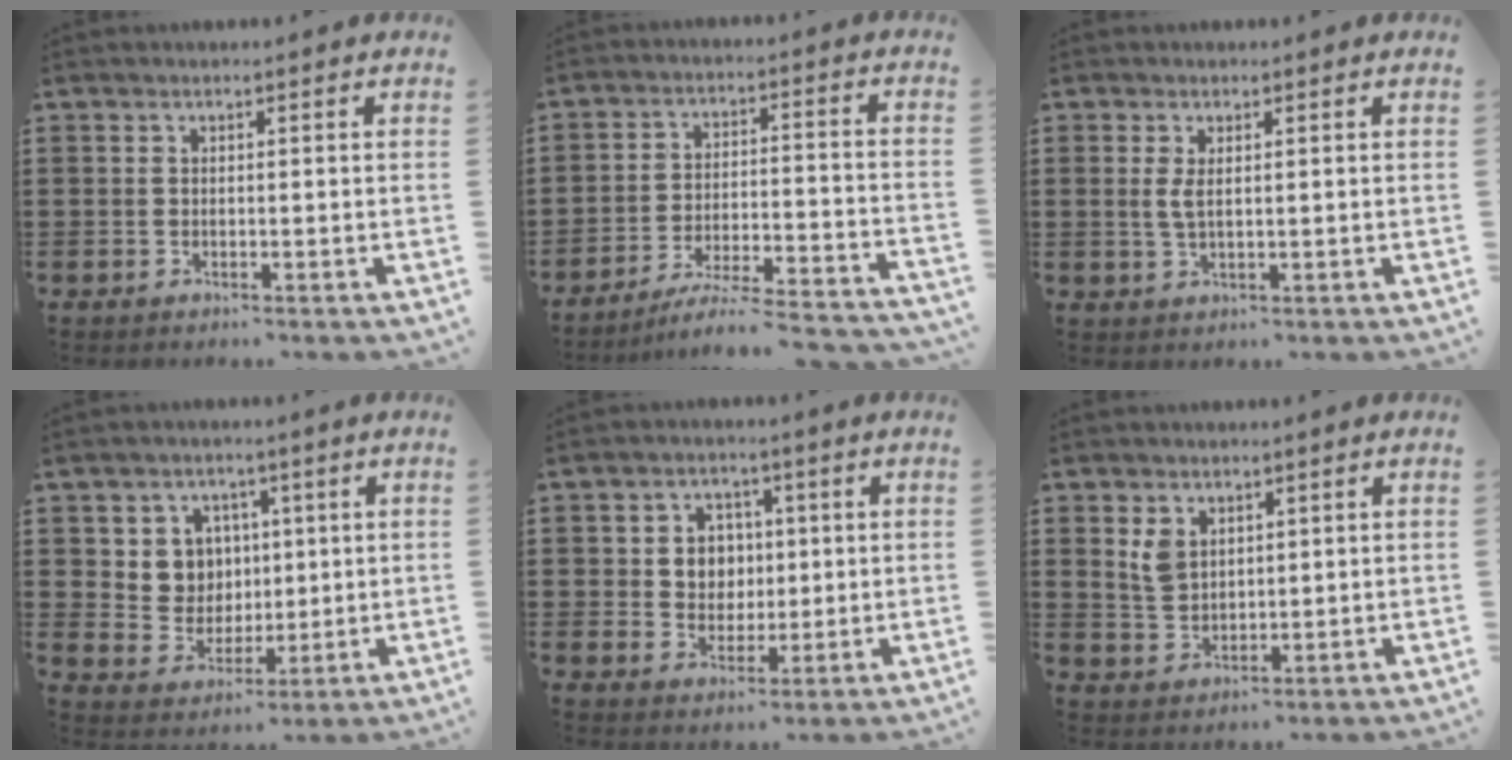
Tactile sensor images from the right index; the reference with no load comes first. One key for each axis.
{"total": 5.9, "fx": -5.4, "fy": -0.3, "fz": 2.4, "tx": -0.044, "ty": -0.012, "tz": -0.108}
{"total": 2.2, "fx": 0.4, "fy": 0.7, "fz": 2.0, "tx": -0.048, "ty": 0.000, "tz": 0.004}
{"total": 6.3, "fx": 2.4, "fy": 5.7, "fz": 1.0, "tx": -0.052, "ty": 0.007, "tz": 0.046}
{"total": 4.8, "fx": 0.8, "fy": 4.5, "fz": 1.5, "tx": -0.042, "ty": 0.013, "tz": 0.009}
{"total": 3.9, "fx": 2.1, "fy": 2.7, "fz": 1.8, "tx": -0.046, "ty": 0.010, "tz": 0.040}